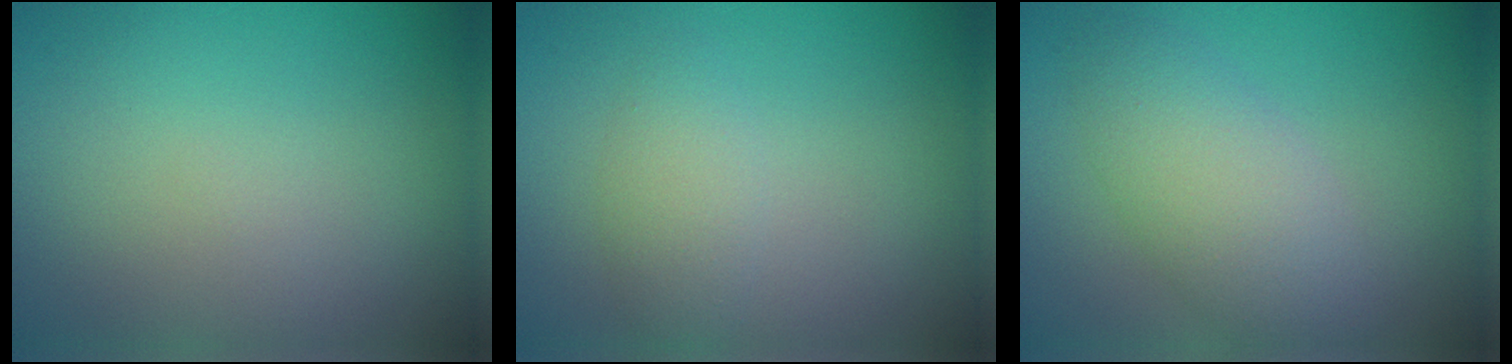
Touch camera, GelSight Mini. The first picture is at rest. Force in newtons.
{"total": 2.1, "press": 2.1, "slide": 0.1}
{"total": 4.6, "press": 4.6, "slide": 0.3}